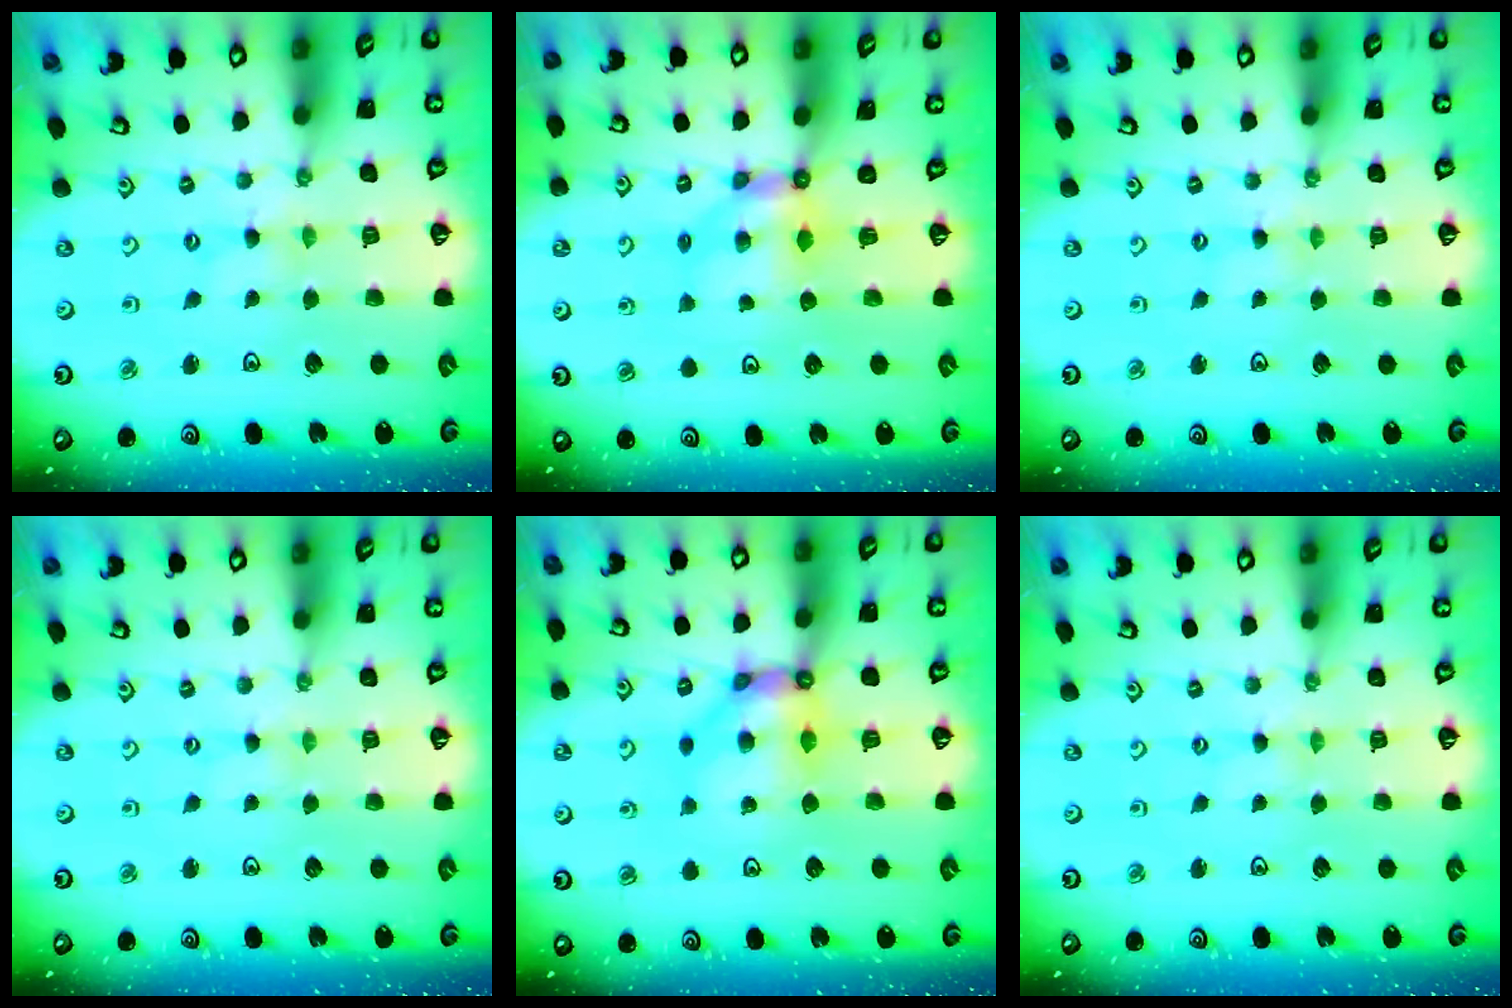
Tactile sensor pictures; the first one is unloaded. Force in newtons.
{"total": 5.5, "press": 5.5, "slide": 0.2}
{"total": 1.5, "press": 1.5, "slide": 0.2}
{"total": 0.0}
{"total": 8.8, "press": 8.8, "slide": 0.7}
{"total": 0.0}